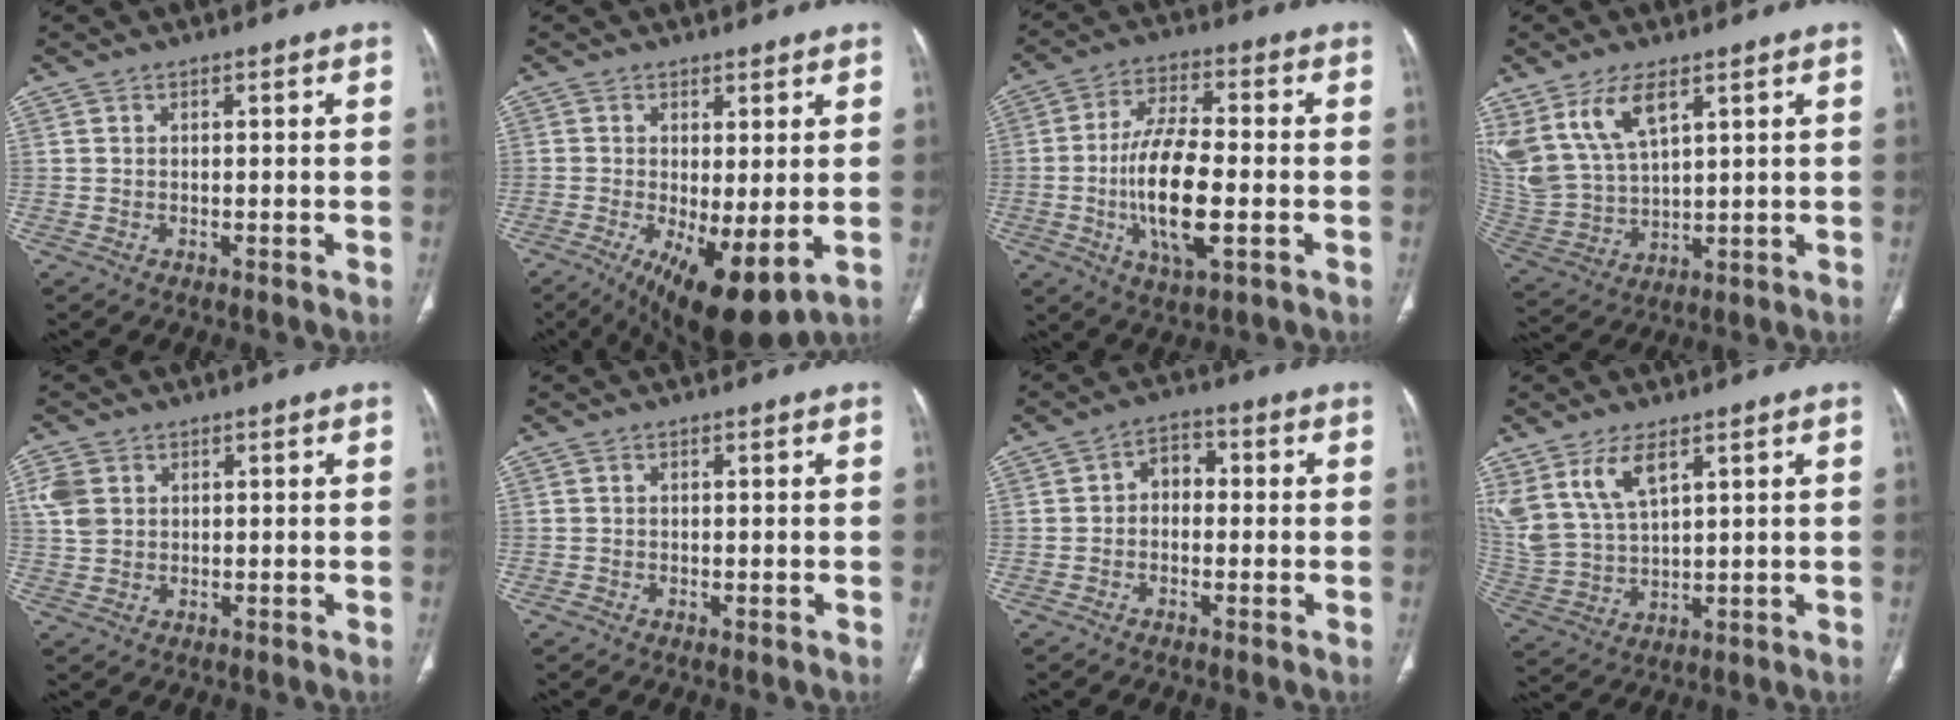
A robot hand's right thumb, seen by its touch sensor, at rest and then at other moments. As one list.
[{"total": 11.7, "force": [-2.7, 4.1, 10.6], "torque": [-0.173, -0.022, -0.025]}, {"total": 14.7, "force": [-2.8, 5.4, 13.4], "torque": [-0.251, 0.006, -0.051]}, {"total": 13.0, "force": [7.2, 6.0, 9.0], "torque": [-0.186, -0.023, 0.161]}, {"total": 4.6, "force": [1.4, 3.6, 2.6], "torque": [-0.053, 0.003, 0.032]}, {"total": 0.6, "force": [-0.2, 0.3, 0.4], "torque": [-0.006, -0.001, -0.004]}, {"total": 4.6, "force": [-0.1, 3.4, 3.1], "torque": [-0.030, 0.019, -0.014]}, {"total": 10.5, "force": [6.0, 4.7, 7.3], "torque": [-0.153, -0.019, 0.136]}]